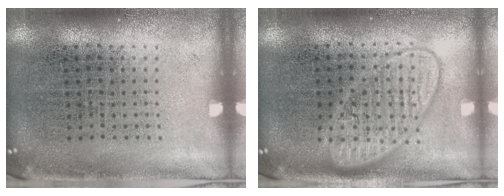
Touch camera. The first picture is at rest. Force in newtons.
{"total": 2.9, "press": 2.9, "slide": 0.4}